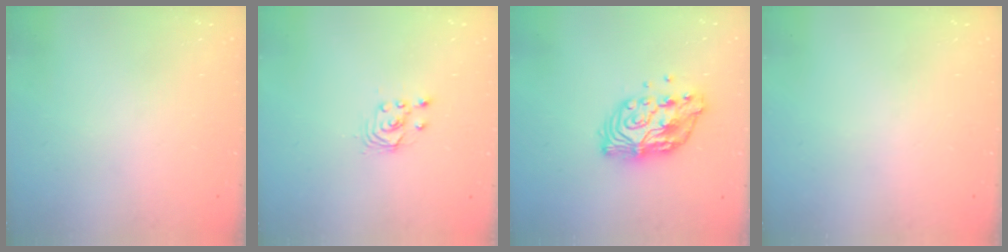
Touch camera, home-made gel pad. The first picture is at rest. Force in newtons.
{"total": 2.5, "press": 2.5, "slide": 0.2}
{"total": 11.0, "press": 10.9, "slide": 0.9}
{"total": 0.0}